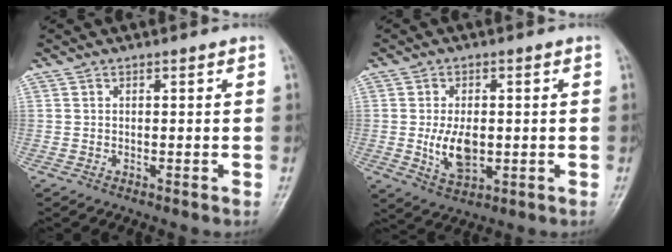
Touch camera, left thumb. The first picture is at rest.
{"total": 7.4, "force": [-0.5, 4.4, 6.0], "torque": [-0.099, -0.008, -0.002]}